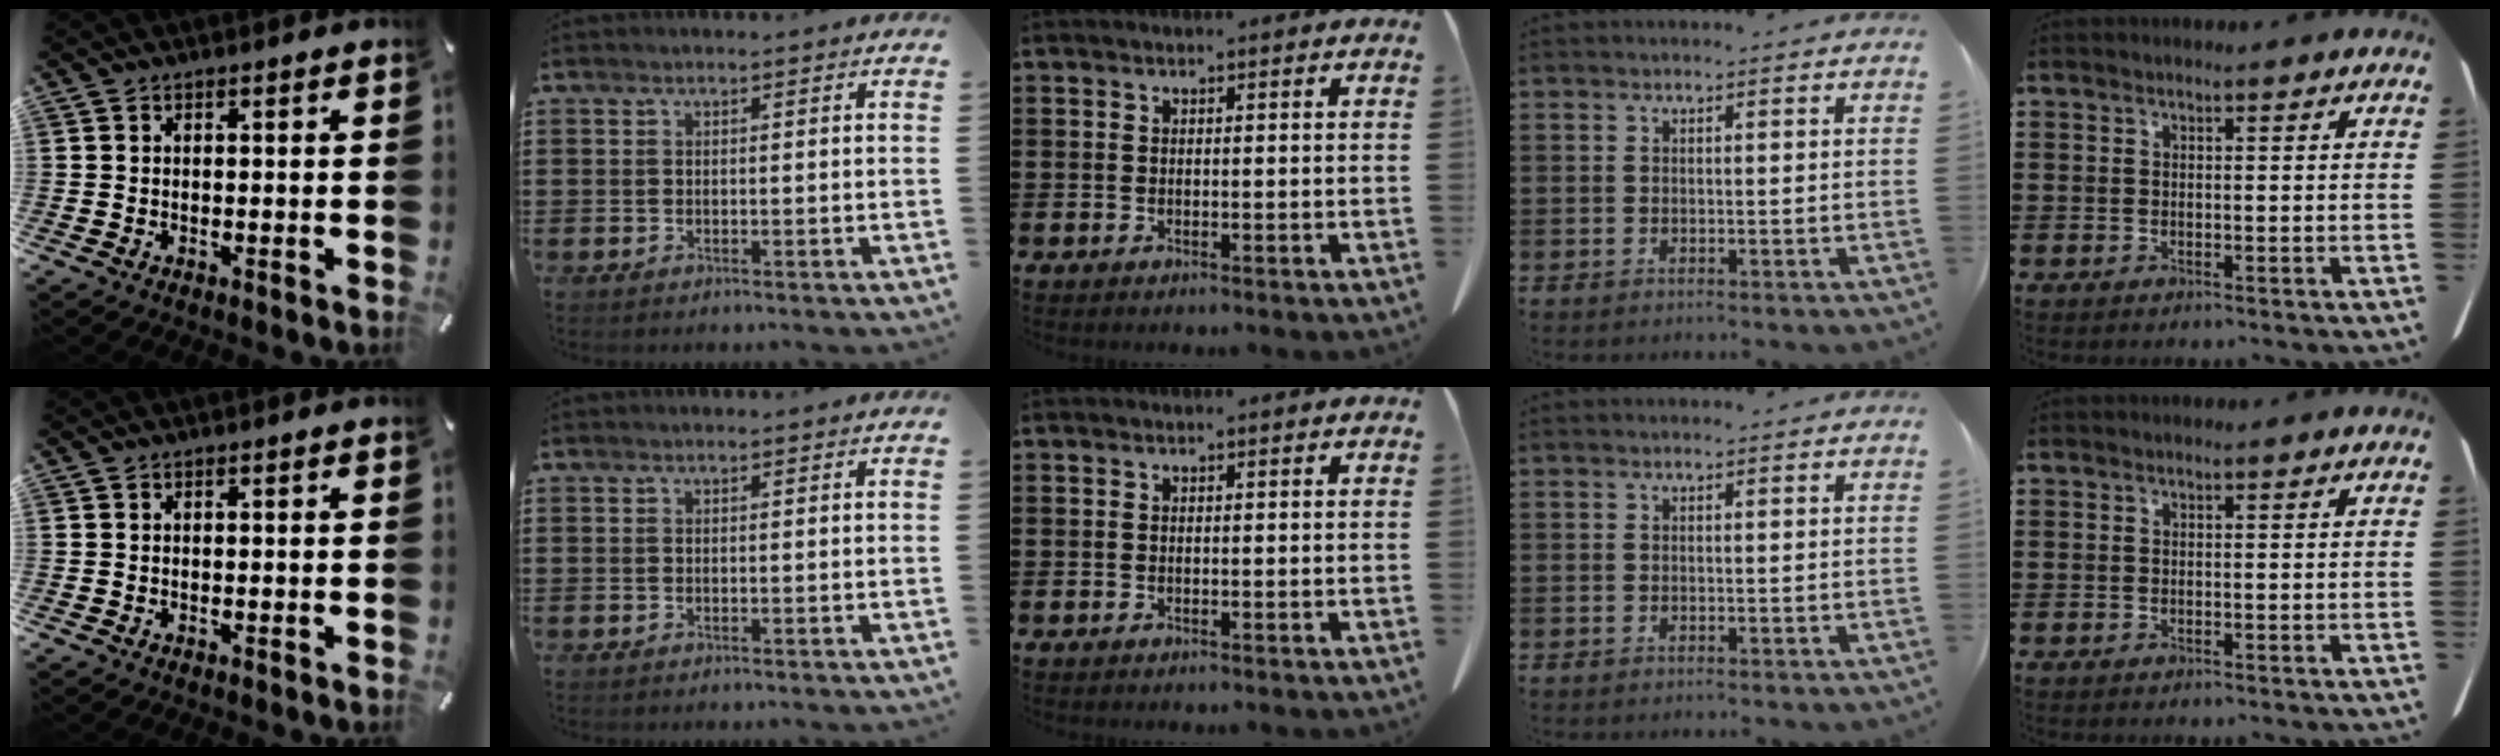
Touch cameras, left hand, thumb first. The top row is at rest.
{}